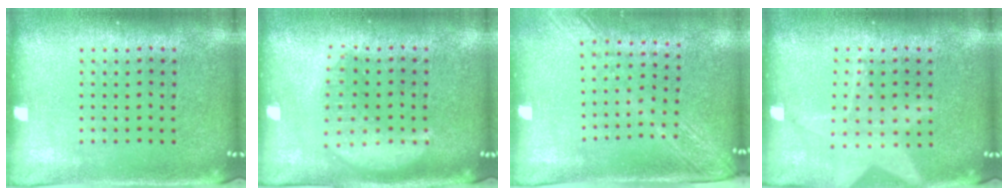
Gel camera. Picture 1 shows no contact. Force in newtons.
{"total": 2.4, "press": 2.4, "slide": 0.3}
{"total": 2.0, "press": 1.6, "slide": 1.2}
{"total": 1.3, "press": 1.3, "slide": 0.3}